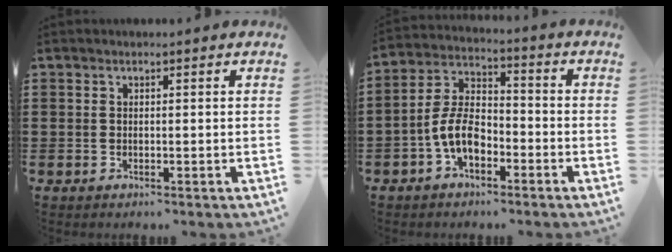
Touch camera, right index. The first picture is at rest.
{"total": 7.6, "force": [-3.0, 4.0, 5.6], "torque": [-0.138, 0.003, -0.066]}